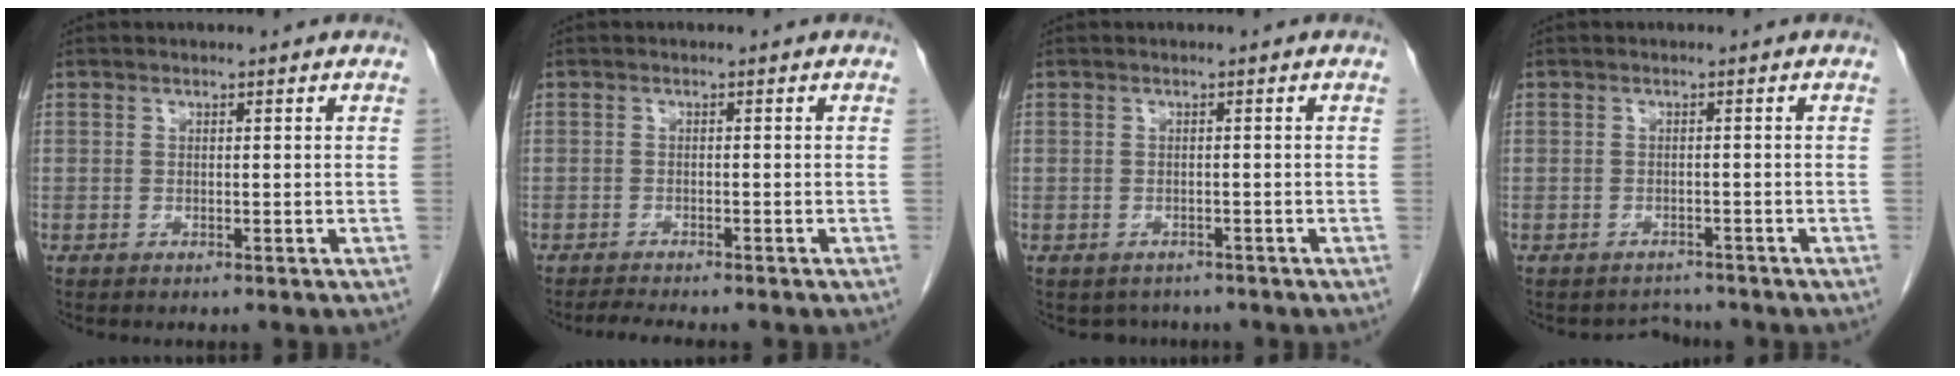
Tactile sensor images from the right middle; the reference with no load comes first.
{"total": 3.0, "force": [-2.7, 0.0, 1.3], "torque": [-0.025, -0.010, -0.042]}
{"total": 2.4, "force": [-2.0, 1.4, 0.1], "torque": [-0.005, 0.002, -0.028]}
{"total": 2.0, "force": [-1.8, 0.7, -0.7], "torque": [0.005, -0.002, -0.026]}